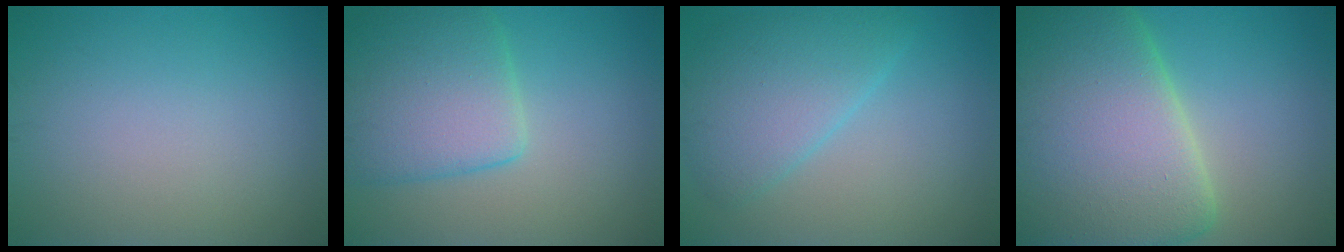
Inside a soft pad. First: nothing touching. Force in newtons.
{"total": 6.8, "press": 6.8, "slide": 0.2}
{"total": 5.0, "press": 5.0, "slide": 0.2}
{"total": 15.8, "press": 15.7, "slide": 0.9}